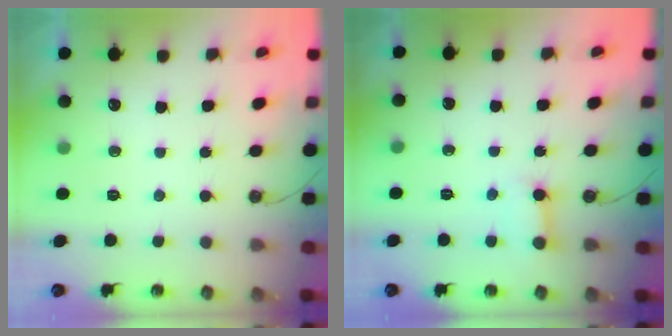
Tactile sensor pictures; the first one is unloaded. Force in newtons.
{"total": 3.9, "press": 3.9, "slide": 0.5}